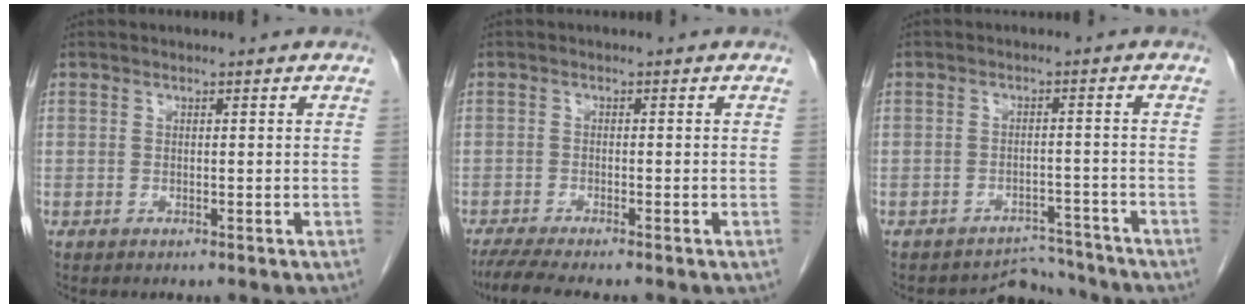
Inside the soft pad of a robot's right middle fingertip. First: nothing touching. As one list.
[{"total": 5.5, "force": [-4.6, 0.1, 3.0], "torque": [-0.049, -0.016, -0.077]}, {"total": 4.2, "force": [-3.8, 0.9, -1.4], "torque": [0.026, 0.022, -0.054]}]